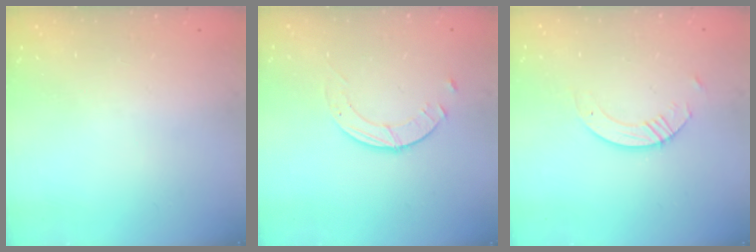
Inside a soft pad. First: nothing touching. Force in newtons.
{"total": 2.3, "press": 2.3, "slide": 0.3}
{"total": 3.5, "press": 3.5, "slide": 0.4}